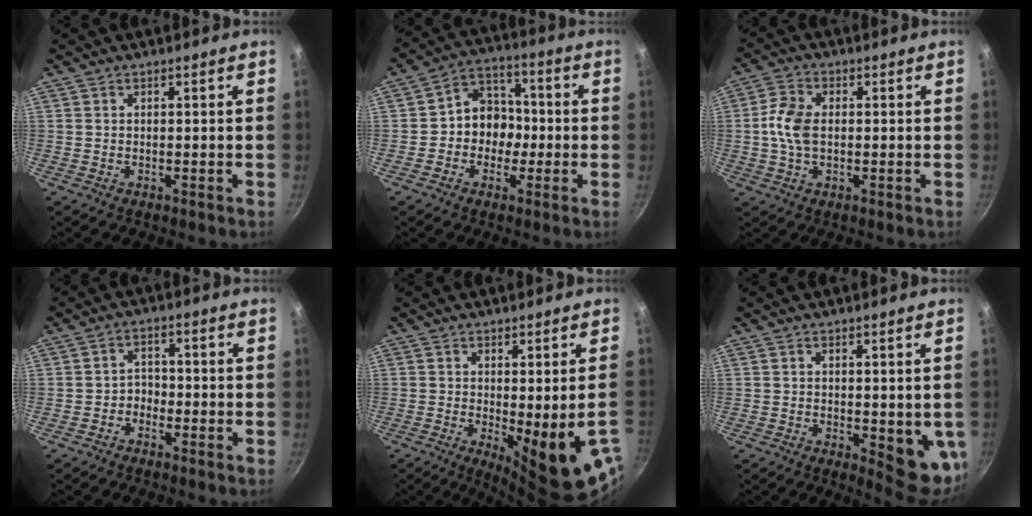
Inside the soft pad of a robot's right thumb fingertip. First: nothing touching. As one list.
[{"total": 9.1, "force": [-1.4, 7.8, 4.3], "torque": [-0.012, 0.035, -0.037]}, {"total": 7.0, "force": [-0.1, 4.5, 5.4], "torque": [-0.104, 0.015, -0.007]}, {"total": 2.5, "force": [-1.5, 1.8, 0.8], "torque": [0.005, 0.022, -0.030]}, {"total": 12.4, "force": [-2.5, 2.8, 11.8], "torque": [-0.144, -0.025, -0.022]}, {"total": 8.5, "force": [-0.3, 3.5, 7.7], "torque": [-0.075, -0.008, 0.004]}]